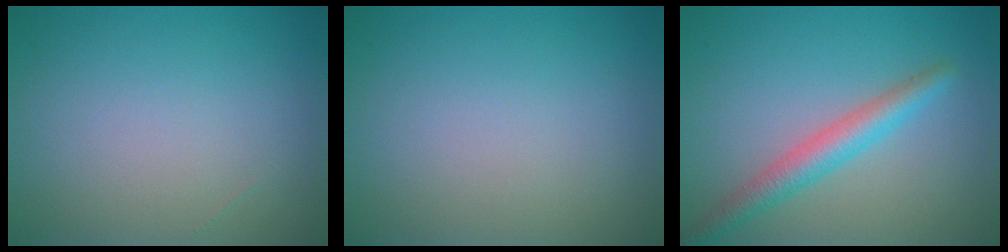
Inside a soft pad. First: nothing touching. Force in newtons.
{"total": 0.0}
{"total": 3.5, "press": 3.5, "slide": 0.1}